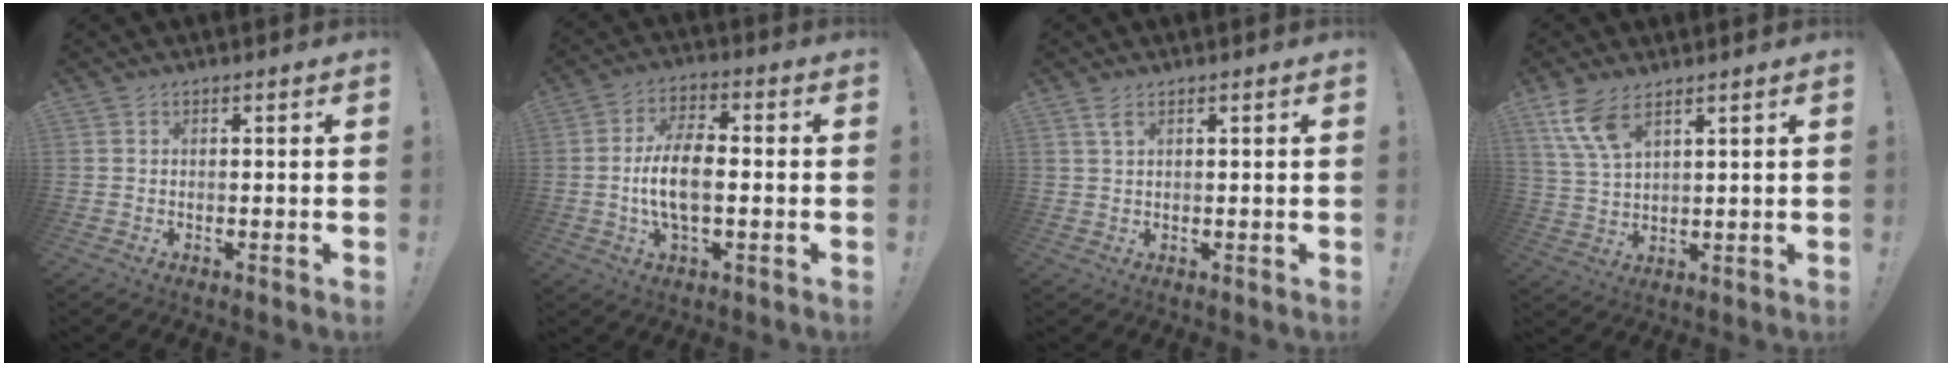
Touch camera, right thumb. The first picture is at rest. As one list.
[{"total": 10.8, "force": [-1.5, 4.9, 9.5], "torque": [-0.190, 0.007, -0.028]}, {"total": 2.4, "force": [1.2, 0.8, 2.0], "torque": [-0.037, 0.000, 0.019]}, {"total": 8.6, "force": [5.5, 3.3, 5.7], "torque": [-0.122, -0.023, 0.105]}]